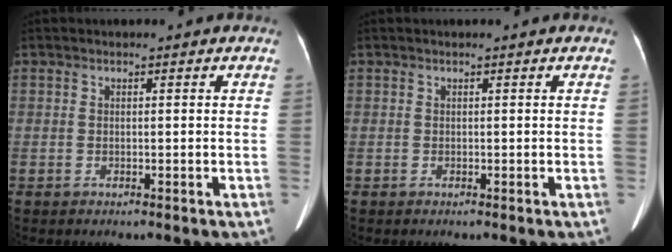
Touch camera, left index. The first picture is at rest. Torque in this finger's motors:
{"motor_torque": [0.03, 0.05, 0.00, 0.00]}